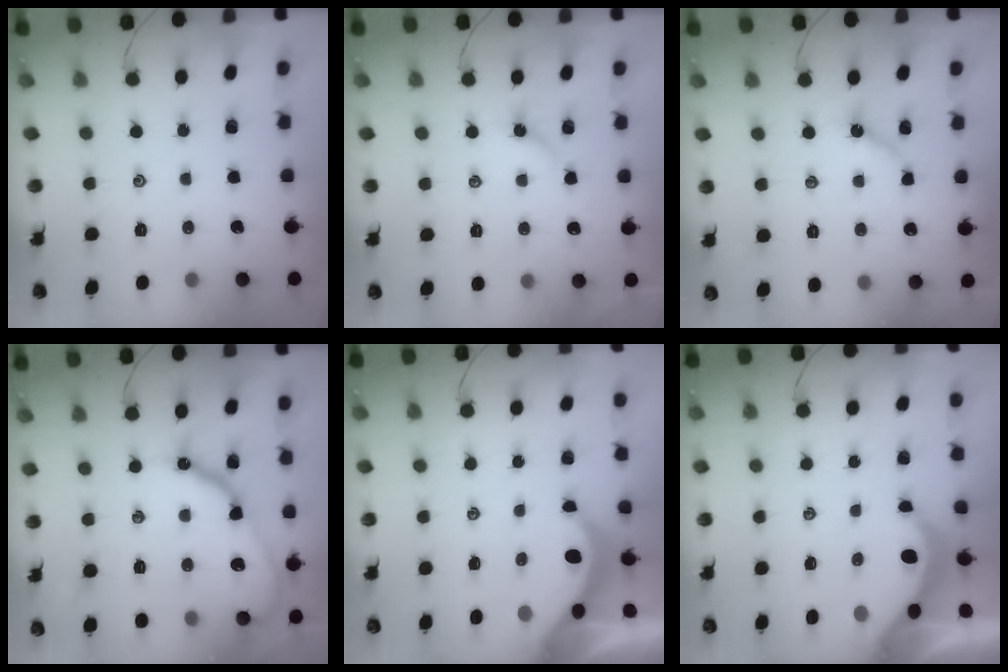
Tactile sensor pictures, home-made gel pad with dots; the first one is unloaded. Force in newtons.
{"total": 5.9, "press": 5.8, "slide": 0.7}
{"total": 4.6, "press": 4.6, "slide": 0.5}
{"total": 13.1, "press": 13.1, "slide": 1.2}
{"total": 4.0, "press": 3.9, "slide": 0.4}
{"total": 3.9, "press": 3.9, "slide": 0.5}